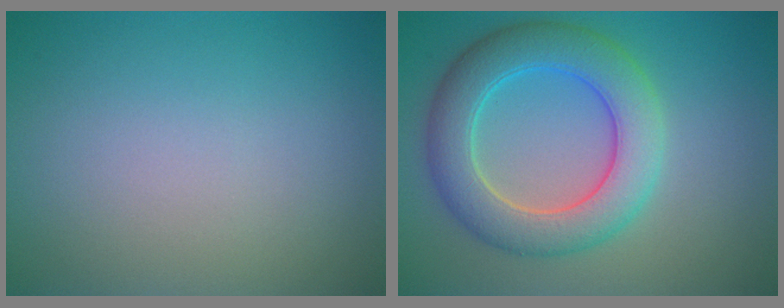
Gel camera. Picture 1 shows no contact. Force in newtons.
{"total": 6.9, "press": 6.9, "slide": 0.5}